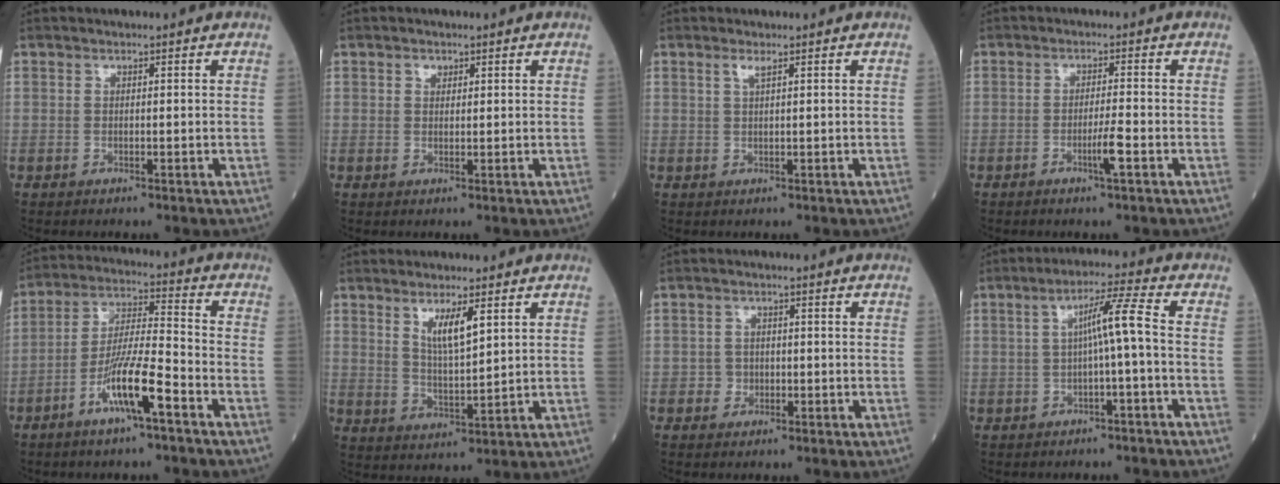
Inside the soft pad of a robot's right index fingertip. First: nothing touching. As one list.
[{"total": 1.2, "force": [0.7, 0.8, 0.5], "torque": [-0.006, -0.003, 0.011]}, {"total": 1.3, "force": [0.9, -0.1, 1.0], "torque": [-0.024, 0.001, 0.018]}, {"total": 2.8, "force": [-1.4, -0.3, 2.4], "torque": [-0.046, -0.003, -0.025]}, {"total": 10.1, "force": [-5.3, 0.7, 8.5], "torque": [-0.166, 0.000, -0.099]}, {"total": 5.6, "force": [2.9, 0.9, 4.7], "torque": [-0.089, -0.009, 0.058]}, {"total": 1.7, "force": [-0.5, 1.6, 0.3], "torque": [0.002, 0.008, -0.009]}, {"total": 5.5, "force": [-0.4, -0.6, 5.4], "torque": [-0.091, 0.018, -0.006]}]